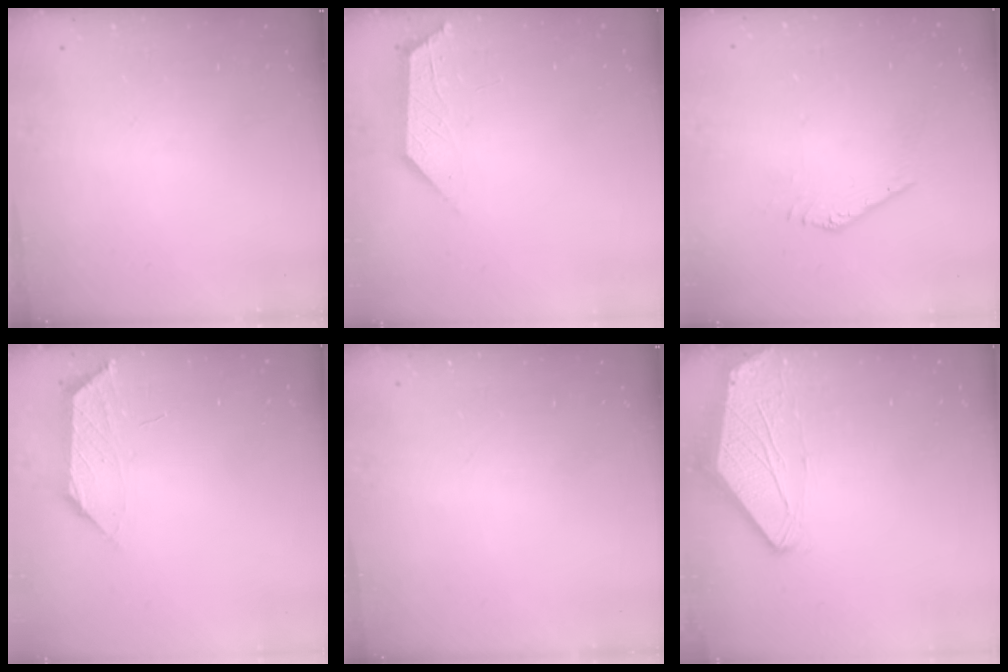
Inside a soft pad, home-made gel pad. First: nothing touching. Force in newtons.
{"total": 2.0, "press": 1.9, "slide": 0.4}
{"total": 1.0, "press": 1.0, "slide": 0.1}
{"total": 0.9, "press": 0.7, "slide": 0.4}
{"total": 0.0}
{"total": 0.0}